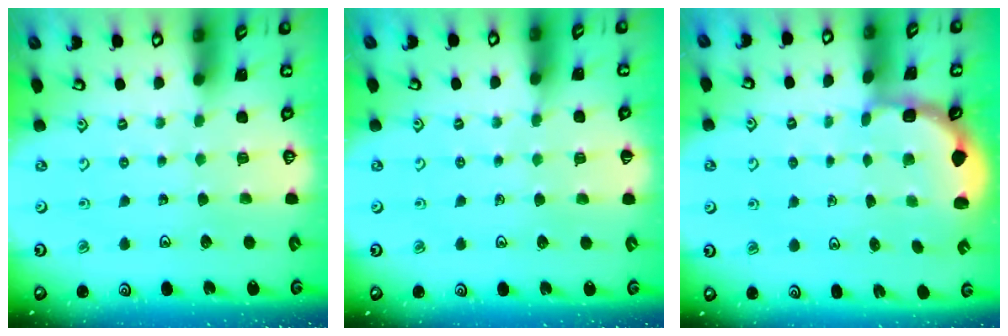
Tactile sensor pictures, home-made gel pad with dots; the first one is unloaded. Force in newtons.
{"total": 3.9, "press": 3.8, "slide": 0.6}
{"total": 2.5, "press": 1.9, "slide": 1.6}